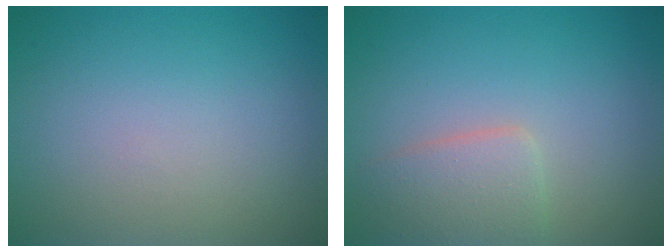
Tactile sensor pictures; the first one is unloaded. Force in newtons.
{"total": 2.9, "press": 2.9, "slide": 0.1}